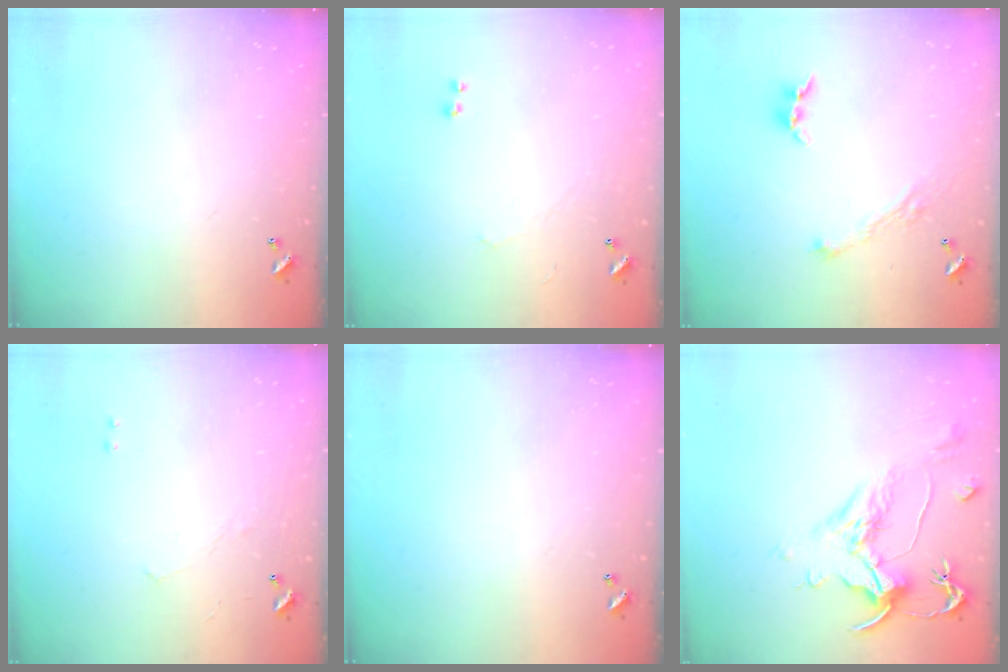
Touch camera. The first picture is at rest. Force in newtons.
{"total": 1.3, "press": 1.1, "slide": 0.5}
{"total": 2.7, "press": 2.7, "slide": 0.4}
{"total": 3.0, "press": 3.0, "slide": 0.3}
{"total": 0.0}
{"total": 1.6, "press": 0.8, "slide": 1.4}